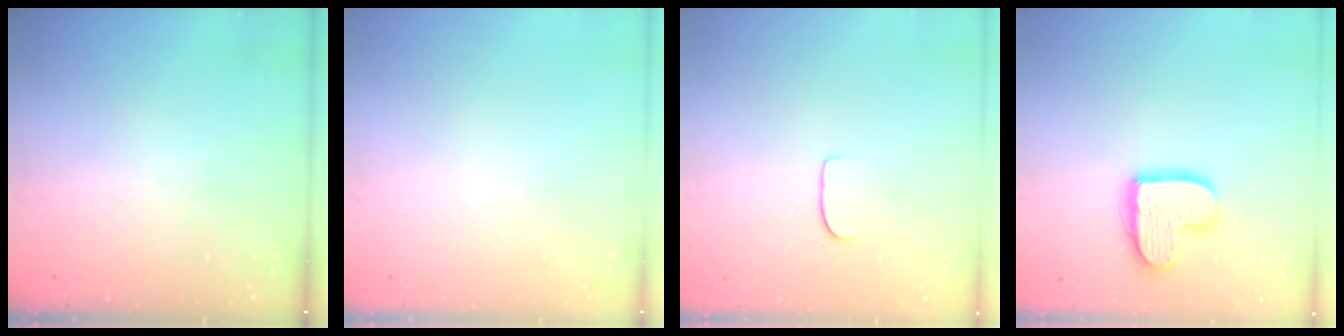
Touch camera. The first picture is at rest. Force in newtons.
{"total": 0.0}
{"total": 4.8, "press": 4.7, "slide": 0.6}
{"total": 12.6, "press": 12.6, "slide": 0.9}